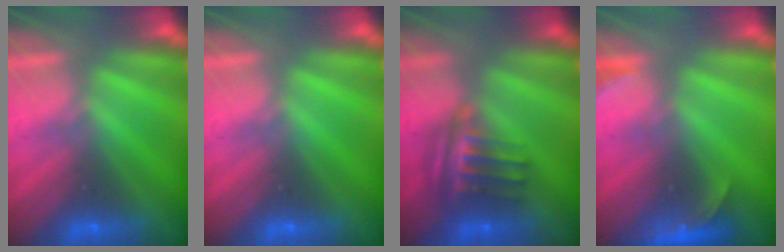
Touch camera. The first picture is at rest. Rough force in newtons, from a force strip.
{"total": 0.0}
{"total": 8.1}
{"total": 2.6}